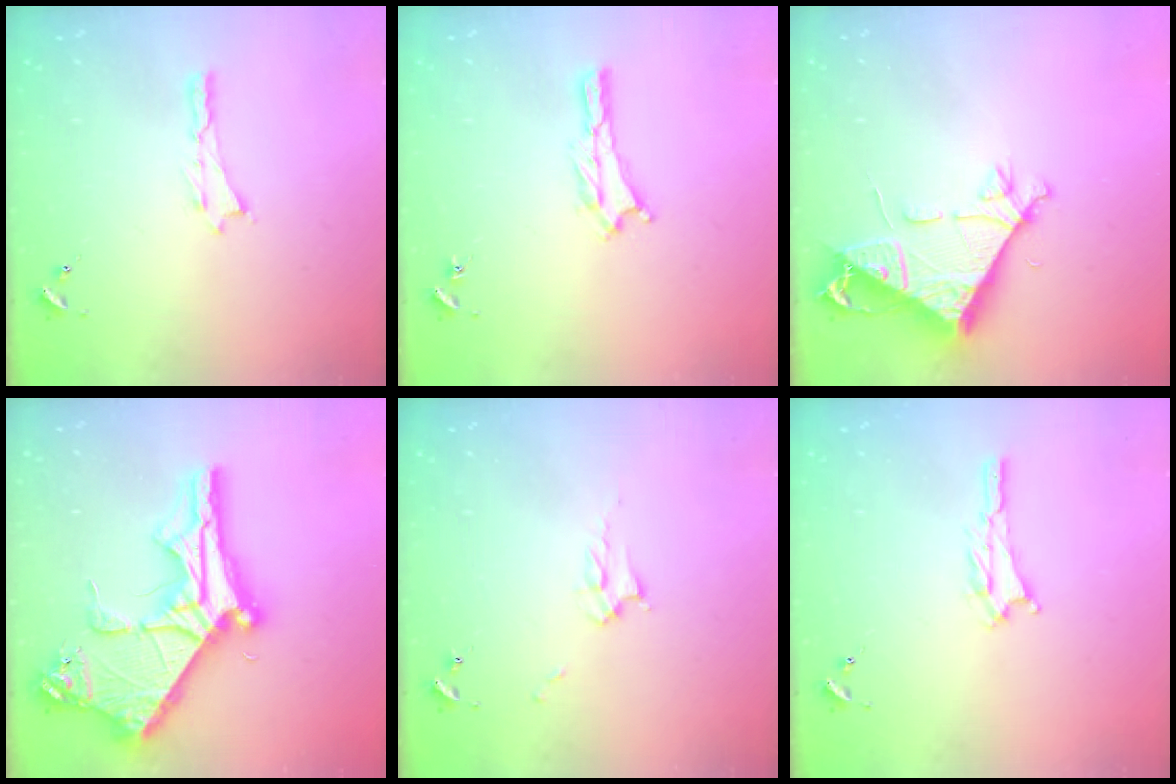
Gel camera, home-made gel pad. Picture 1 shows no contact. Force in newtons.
{"total": 1.2, "press": 1.1, "slide": 0.2}
{"total": 7.3, "press": 7.3, "slide": 0.7}
{"total": 11.6, "press": 11.6, "slide": 1.2}
{"total": 3.2, "press": 3.1, "slide": 0.5}
{"total": 1.5, "press": 1.5, "slide": 0.3}